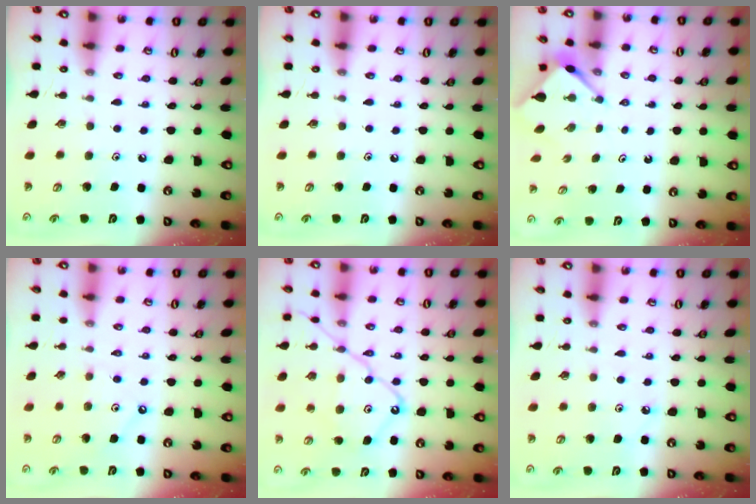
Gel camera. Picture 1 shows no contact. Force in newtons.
{"total": 0.0}
{"total": 2.8, "press": 2.8, "slide": 0.3}
{"total": 1.7, "press": 1.7, "slide": 0.3}
{"total": 13.9, "press": 13.8, "slide": 1.4}
{"total": 3.7, "press": 3.6, "slide": 0.5}